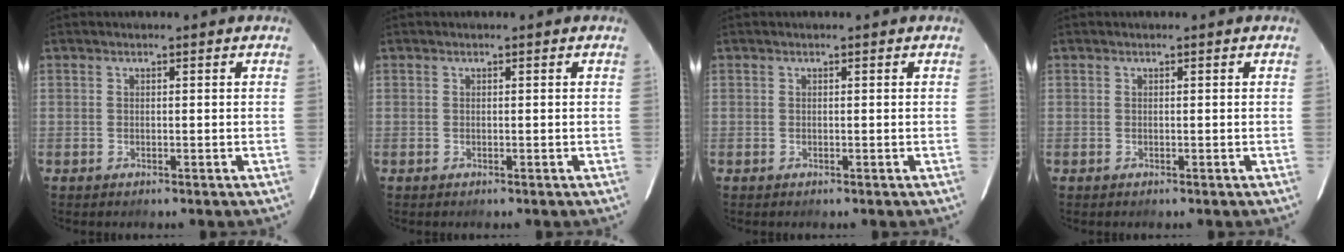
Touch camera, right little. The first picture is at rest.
{"total": 0.0}
{"total": 0.0}
{"total": 0.0}